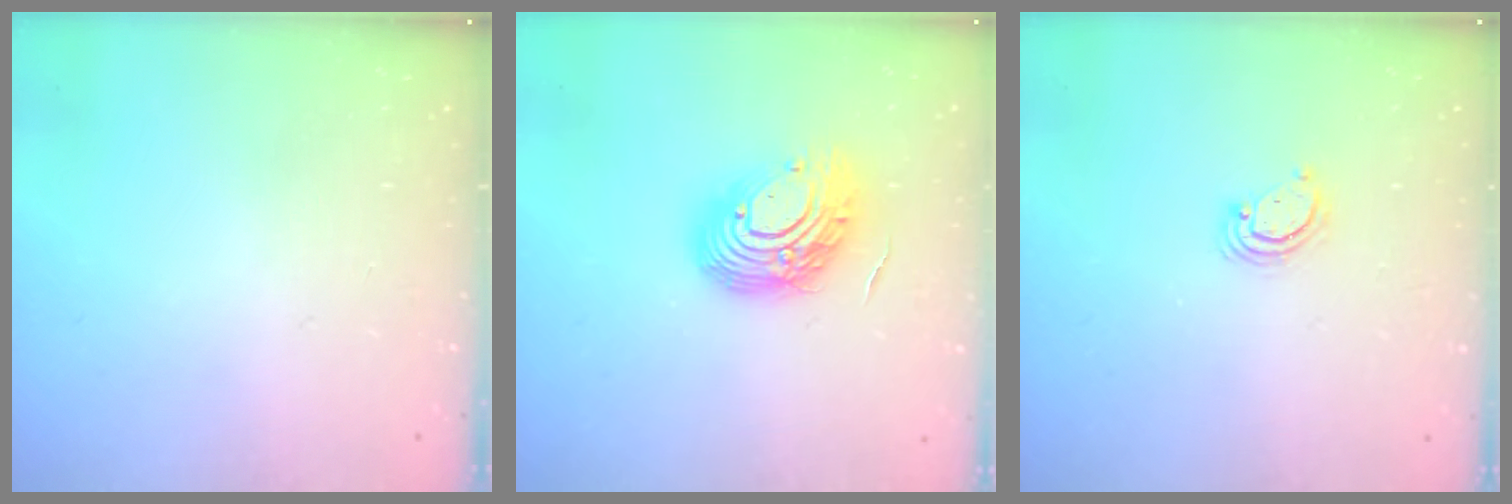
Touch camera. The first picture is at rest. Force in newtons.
{"total": 14.8, "press": 14.7, "slide": 1.5}
{"total": 2.6, "press": 2.6, "slide": 0.3}